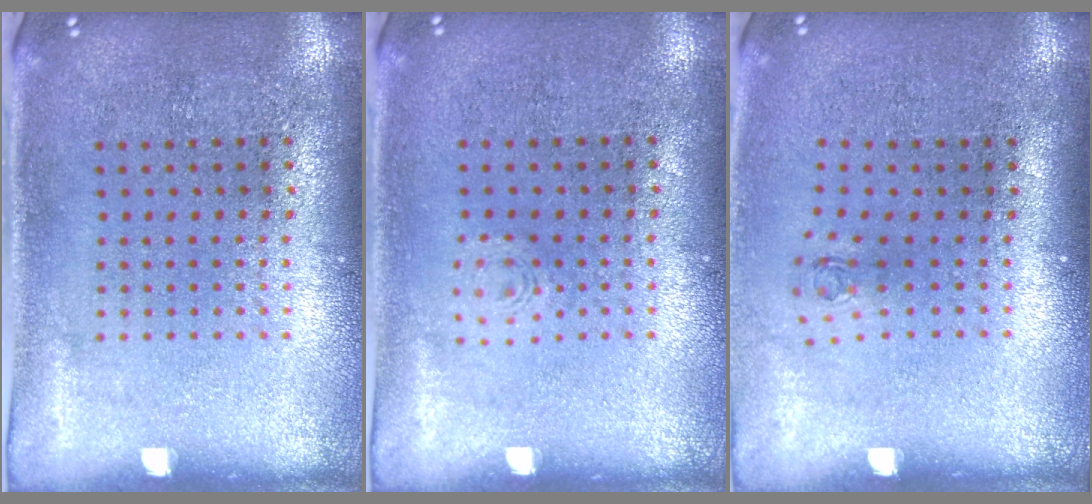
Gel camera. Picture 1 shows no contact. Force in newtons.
{"total": 0.8, "press": 0.8, "slide": 0.2}
{"total": 0.7, "press": 0.3, "slide": 0.6}